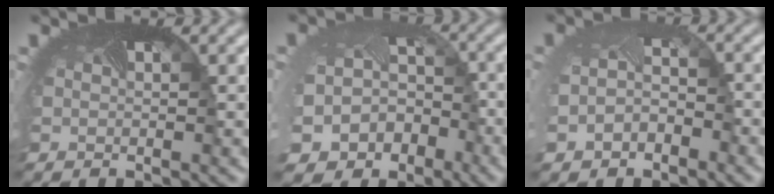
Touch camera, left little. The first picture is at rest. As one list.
[{"total": 10.5, "force": [-6.0, 8.2, 2.8], "torque": [-0.064, -0.059, -0.078]}, {"total": 3.1, "force": [-1.8, 2.1, 1.3], "torque": [-0.046, -0.014, -0.036]}]